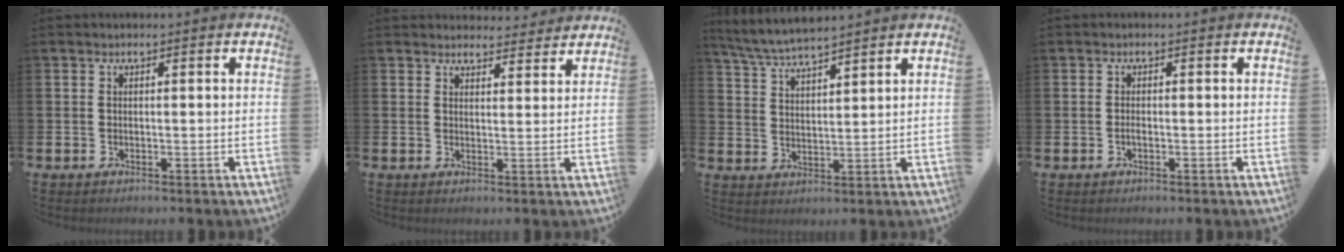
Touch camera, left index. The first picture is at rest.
{"total": 3.4, "force": [3.3, 0.6, -0.1], "torque": [0.004, -0.019, 0.059]}
{"total": 5.3, "force": [5.1, 0.4, 1.4], "torque": [-0.051, -0.020, 0.093]}
{"total": 0.8, "force": [-0.4, 0.3, 0.6], "torque": [-0.020, 0.003, -0.005]}